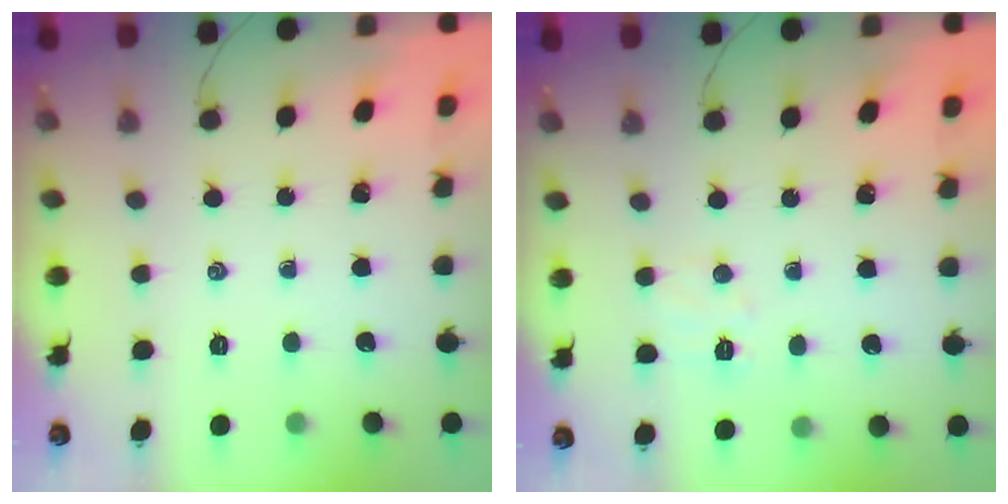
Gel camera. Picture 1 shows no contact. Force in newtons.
{"total": 5.8, "press": 5.8, "slide": 1.0}